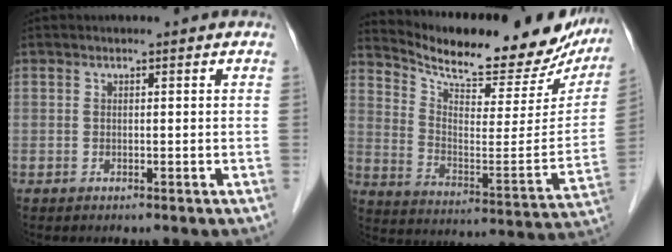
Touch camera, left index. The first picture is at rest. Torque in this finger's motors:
{"motor_torque": [0.23, -0.24, 0.17, 0.06]}